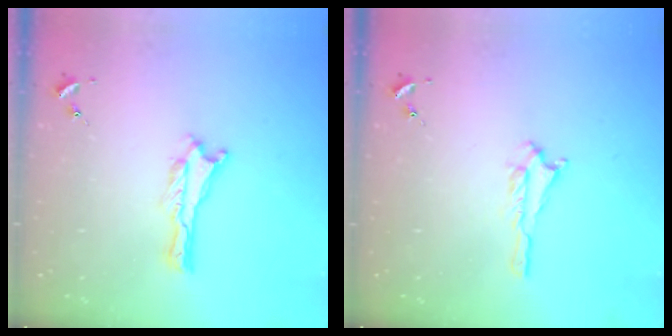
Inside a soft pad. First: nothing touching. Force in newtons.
{"total": 1.3, "press": 1.3, "slide": 0.2}